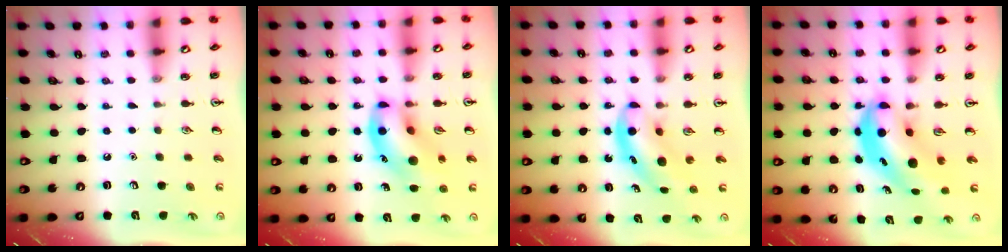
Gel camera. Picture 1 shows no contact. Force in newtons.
{"total": 14.1, "press": 13.7, "slide": 3.2}
{"total": 5.9, "press": 5.9, "slide": 0.6}
{"total": 7.3, "press": 7.1, "slide": 1.8}